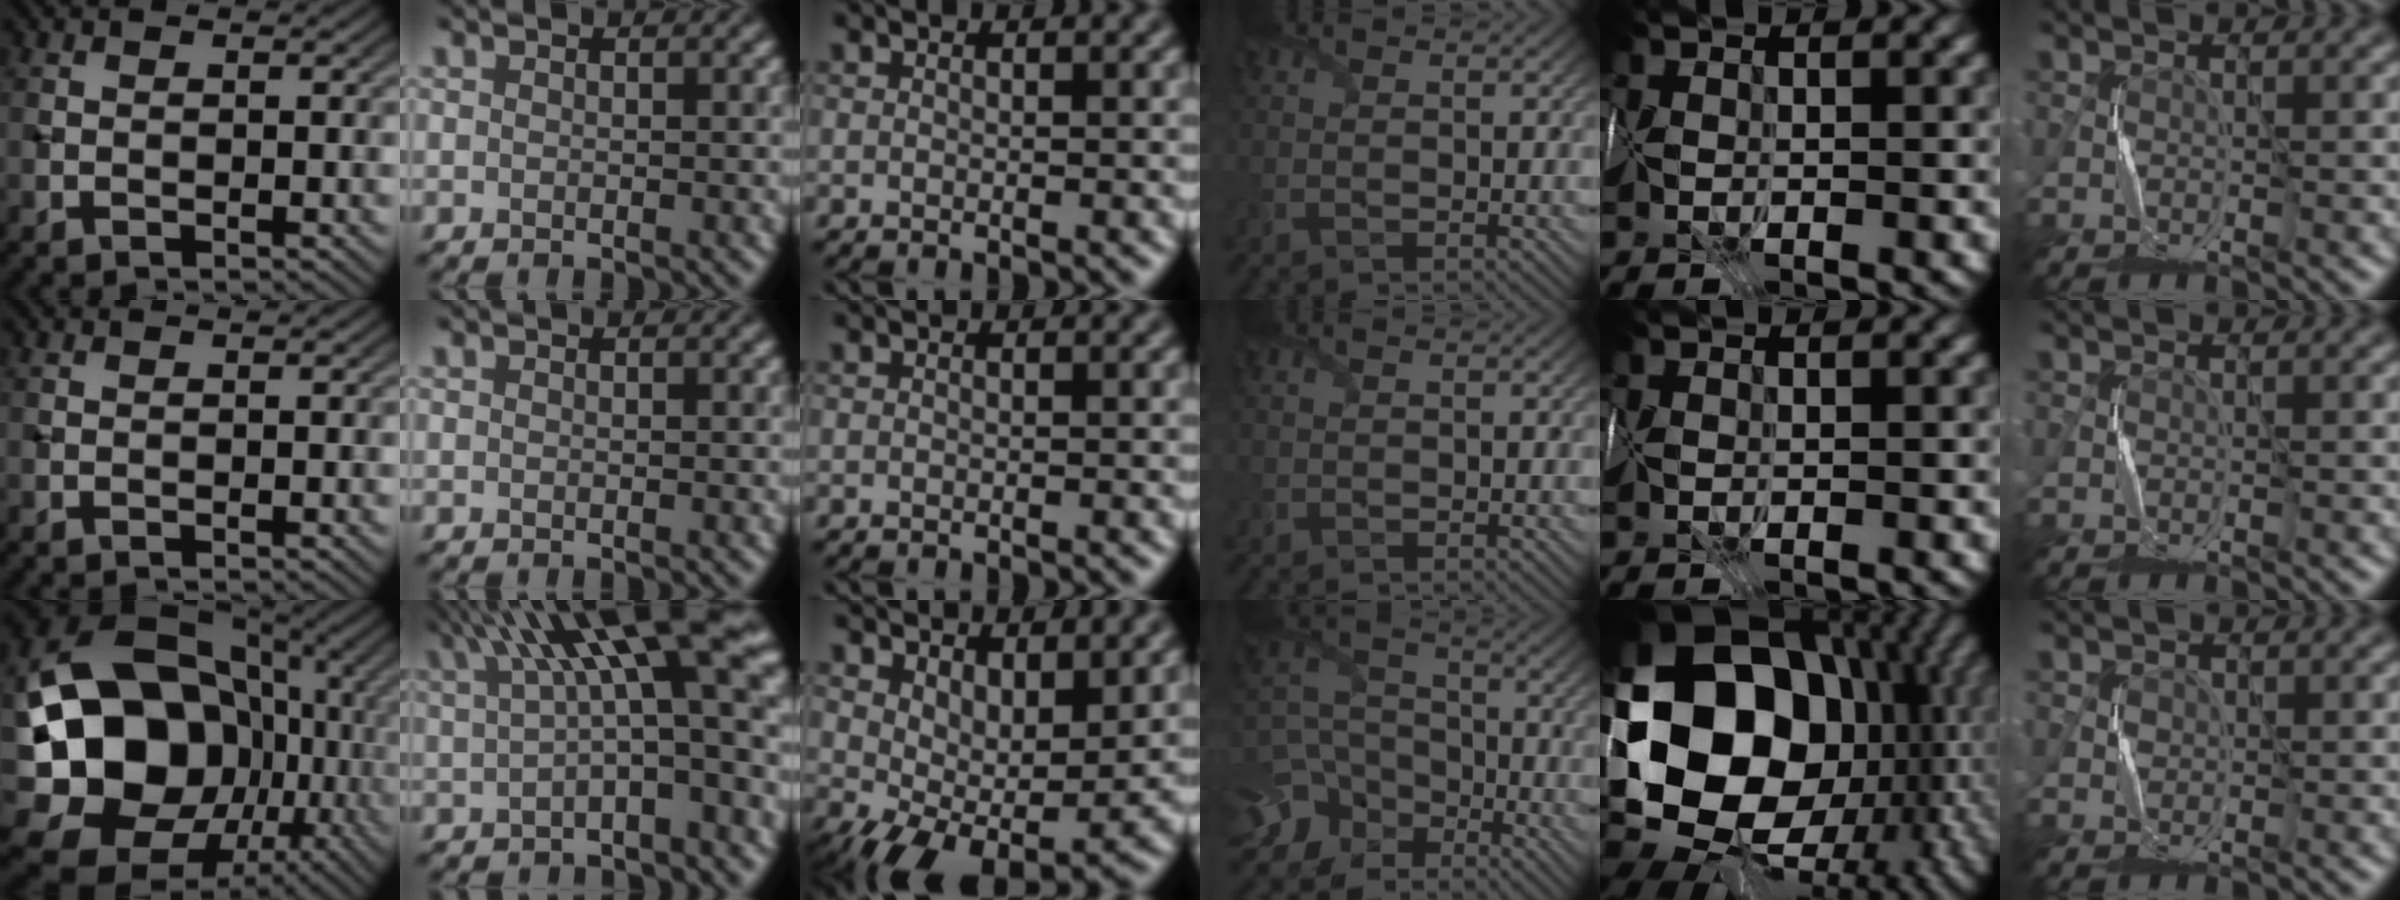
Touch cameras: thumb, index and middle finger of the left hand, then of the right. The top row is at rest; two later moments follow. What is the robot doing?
{"motion": "fold", "object": "map"}